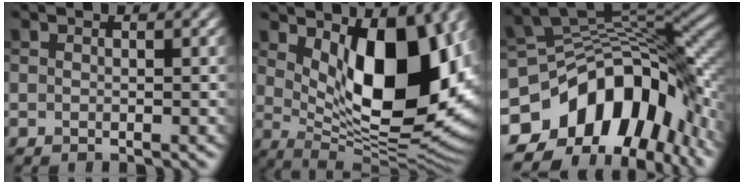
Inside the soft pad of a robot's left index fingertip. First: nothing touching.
{"total": 14.0, "force": [2.9, 6.7, 11.9], "torque": [-0.142, -0.020, 0.053]}
{"total": 15.4, "force": [-6.9, 8.8, 10.5], "torque": [-0.169, 0.002, -0.120]}